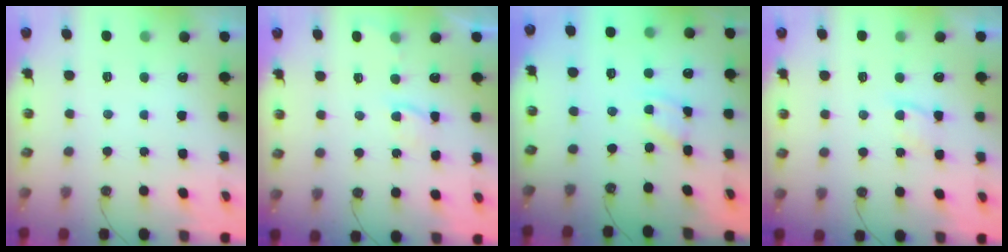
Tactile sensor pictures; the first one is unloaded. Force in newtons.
{"total": 2.5, "press": 2.5, "slide": 0.5}
{"total": 2.4, "press": 2.4, "slide": 0.2}
{"total": 5.0, "press": 4.9, "slide": 0.7}